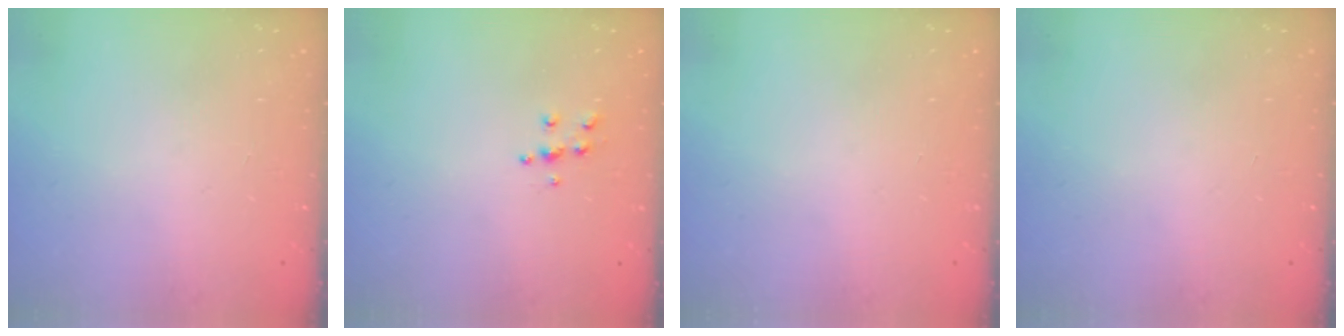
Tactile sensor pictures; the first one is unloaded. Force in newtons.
{"total": 5.5, "press": 5.5, "slide": 0.5}
{"total": 0.0}
{"total": 0.0}